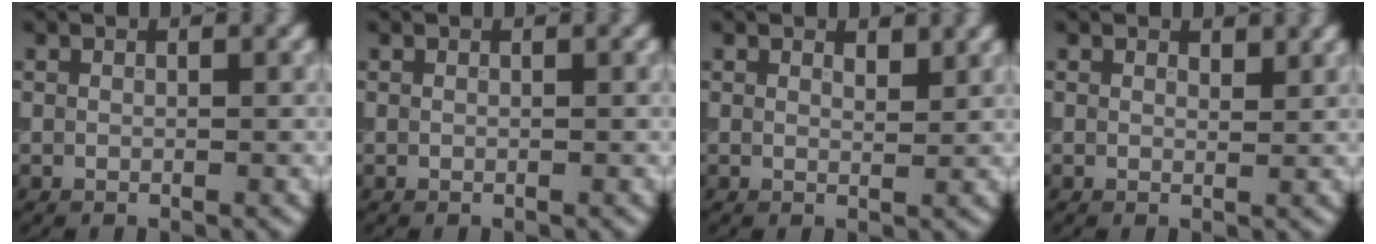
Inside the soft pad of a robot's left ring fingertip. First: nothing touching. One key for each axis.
{"total": 0.0}
{"total": 1.2, "fx": 1.0, "fy": 0.3, "fz": 0.6, "tx": -0.010, "ty": -0.001, "tz": 0.018}
{"total": 0.9, "fx": 0.7, "fy": 0.3, "fz": 0.3, "tx": -0.004, "ty": -0.001, "tz": 0.013}